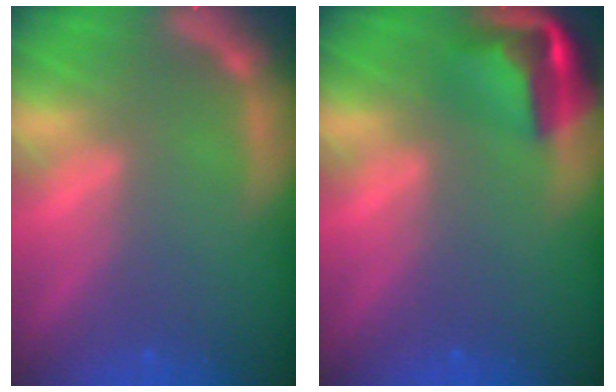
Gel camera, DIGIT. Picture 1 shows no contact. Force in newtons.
{"total": 5.5}